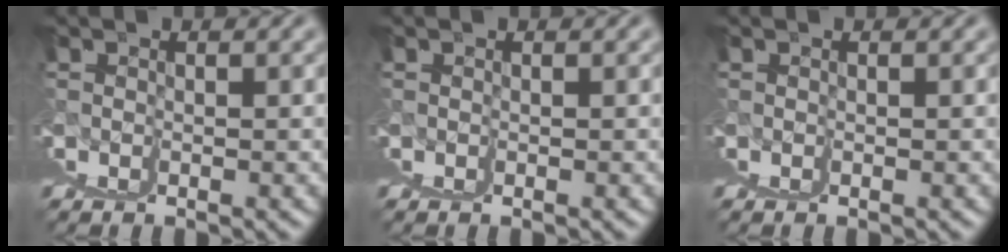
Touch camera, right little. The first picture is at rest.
{"total": 0.0}
{"total": 0.0}